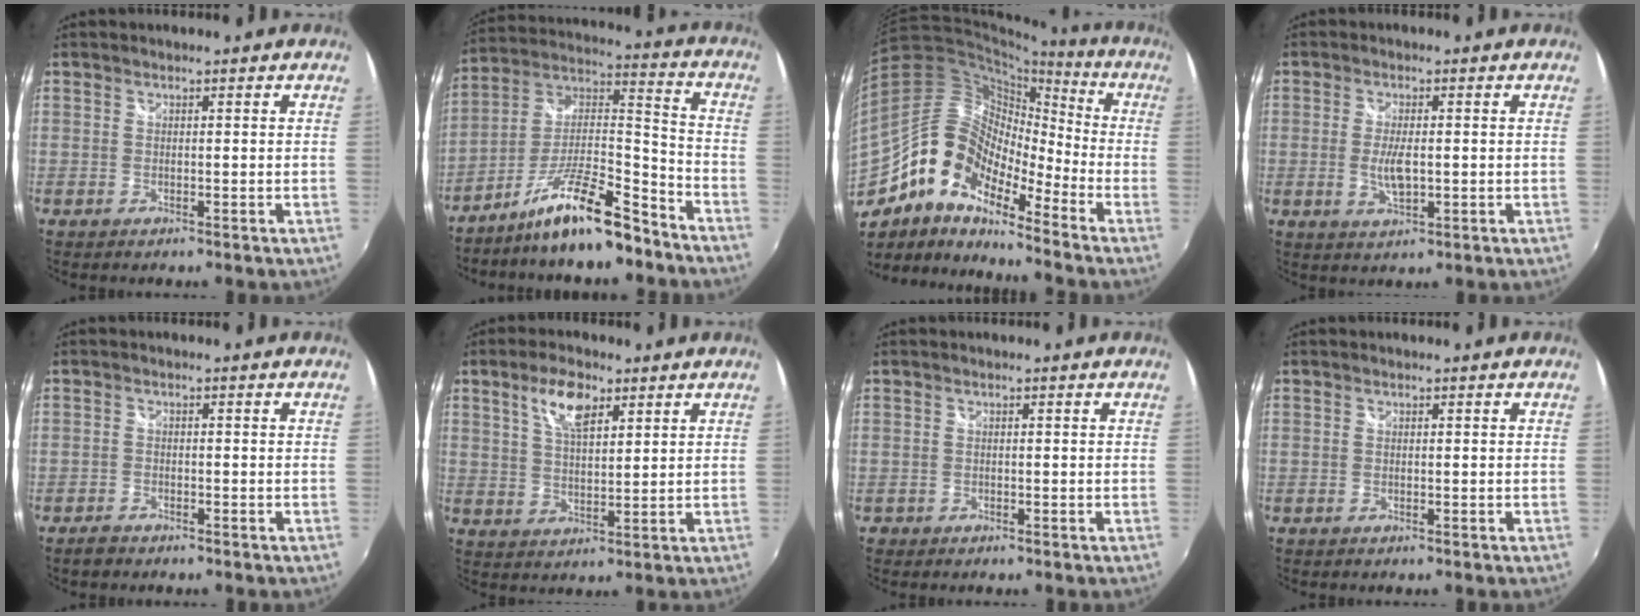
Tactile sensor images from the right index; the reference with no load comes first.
{"total": 15.3, "force": [-11.0, 3.3, 10.1], "torque": [-0.191, 0.014, -0.191]}
{"total": 16.3, "force": [-9.9, 7.8, 10.3], "torque": [-0.184, 0.007, -0.211]}
{"total": 4.5, "force": [-0.5, 1.8, 4.1], "torque": [-0.080, -0.008, -0.008]}
{"total": 2.0, "force": [-1.7, 0.9, 0.6], "torque": [-0.019, -0.001, -0.033]}
{"total": 7.3, "force": [3.9, 3.0, 5.3], "torque": [-0.097, 0.011, 0.073]}
{"total": 1.1, "force": [-0.6, 0.9, 0.0], "torque": [-0.004, 0.001, -0.010]}
{"total": 0.0}